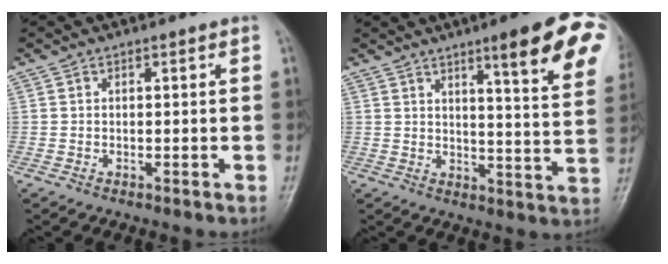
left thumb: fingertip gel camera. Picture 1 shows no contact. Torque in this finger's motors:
{"motor_torque": [0.54, 0.51, 1.54, -1.24, 0.07]}